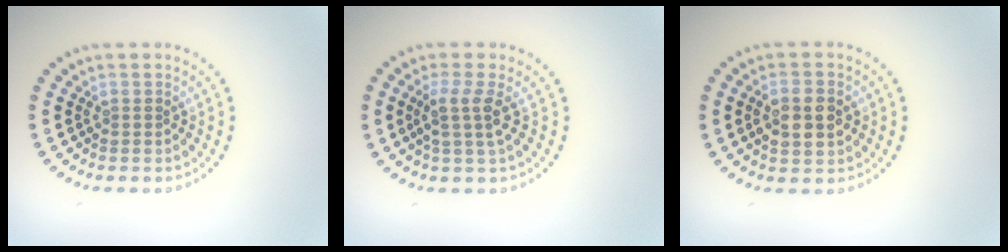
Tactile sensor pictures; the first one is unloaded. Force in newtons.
{"total": 2.6, "press": 2.1, "slide": 1.6}
{"total": 3.1, "press": 3.1, "slide": 0.3}